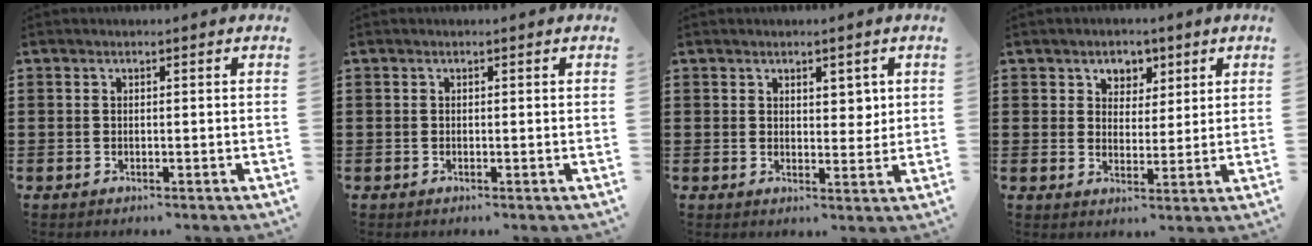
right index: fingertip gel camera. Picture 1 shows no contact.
{"total": 0.0}
{"total": 3.0, "force": [1.6, 1.7, 1.9], "torque": [-0.015, -0.002, 0.023]}
{"total": 3.5, "force": [2.0, 2.8, 0.5], "torque": [-0.028, 0.014, 0.035]}